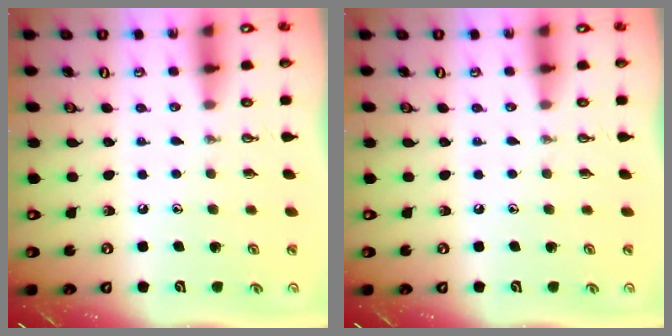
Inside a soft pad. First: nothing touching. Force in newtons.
{"total": 0.0}